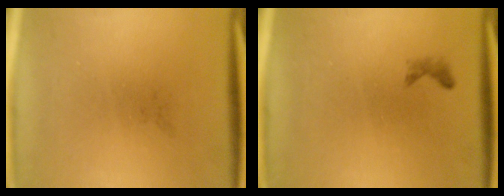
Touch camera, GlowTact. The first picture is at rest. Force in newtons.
{"total": 0.6}